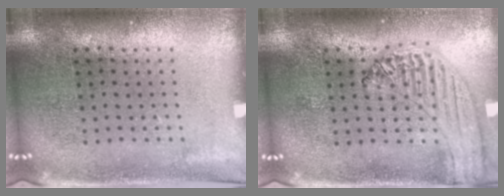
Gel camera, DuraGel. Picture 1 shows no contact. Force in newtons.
{"total": 1.2, "press": 1.2, "slide": 0.1}